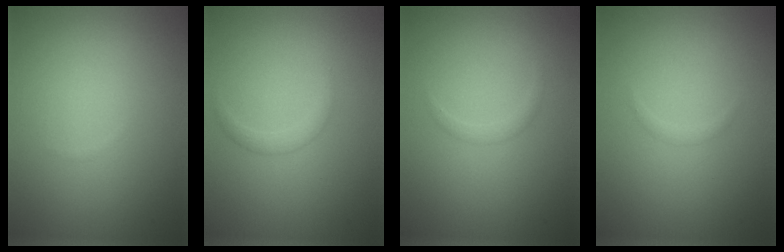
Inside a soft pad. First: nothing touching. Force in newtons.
{"total": 1.1, "press": 1.1, "slide": 0.1}
{"total": 0.8, "press": 0.8, "slide": 0.1}
{"total": 0.6, "press": 0.6, "slide": 0.1}